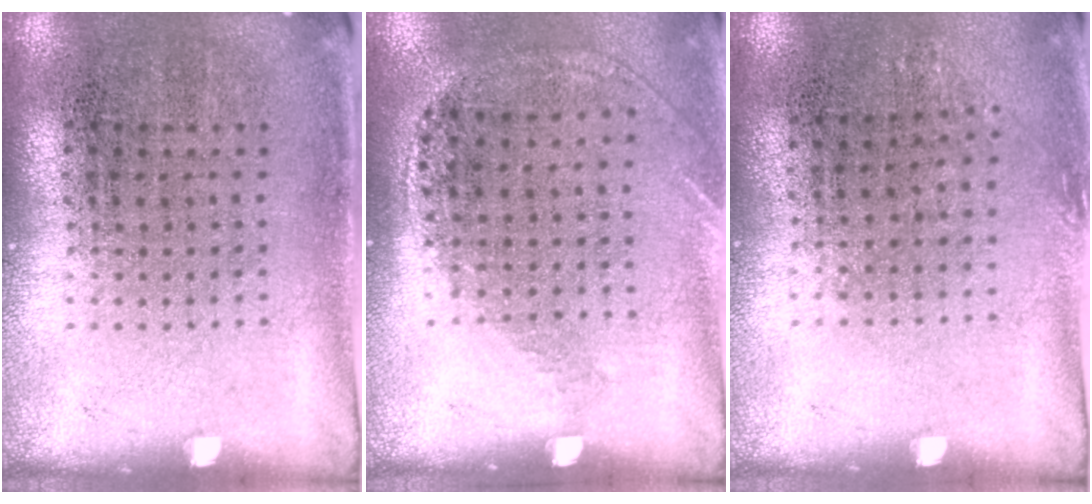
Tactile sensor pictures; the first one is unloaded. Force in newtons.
{"total": 1.2, "press": 1.0, "slide": 0.7}
{"total": 0.7, "press": 0.6, "slide": 0.4}